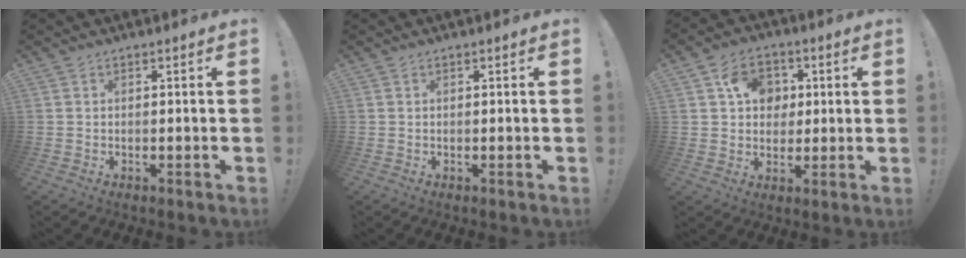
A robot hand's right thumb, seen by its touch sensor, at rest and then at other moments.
{"total": 0.0}
{"total": 10.4, "force": [3.3, 8.8, 4.5], "torque": [-0.065, -0.004, 0.065]}